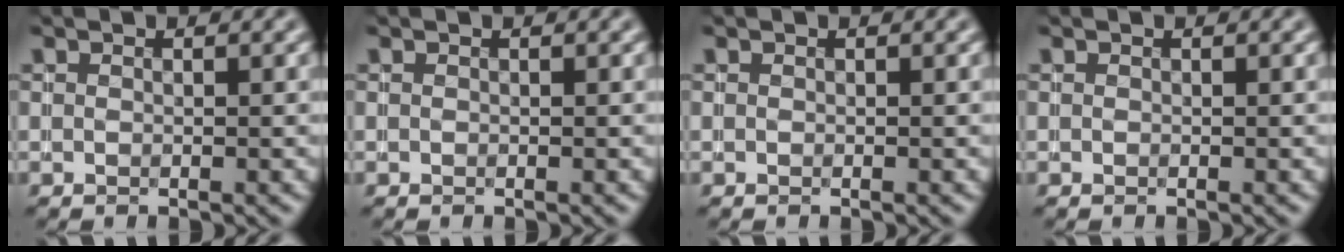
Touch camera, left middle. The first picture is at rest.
{"total": 0.0}
{"total": 0.0}
{"total": 0.0}